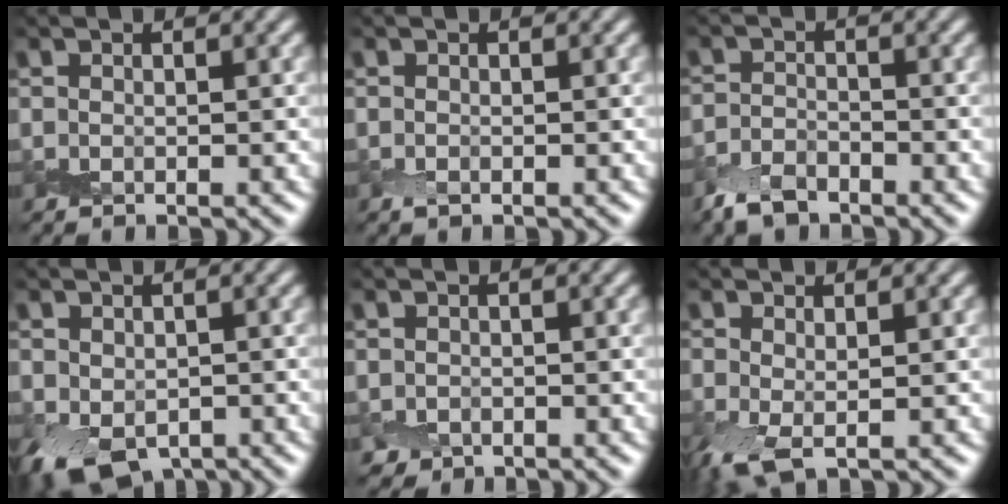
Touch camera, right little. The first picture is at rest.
{"total": 0.6, "force": [-0.4, 0.3, 0.4], "torque": [-0.009, -0.003, -0.007]}
{"total": 3.4, "force": [-2.7, 1.5, 1.4], "torque": [-0.028, -0.003, -0.061]}
{"total": 5.5, "force": [-2.5, 3.6, 3.2], "torque": [-0.056, -0.021, -0.037]}
{"total": 1.1, "force": [-0.8, 0.8, 0.1], "torque": [0.005, -0.005, -0.017]}
{"total": 3.1, "force": [-0.9, 1.4, 2.6], "torque": [-0.066, -0.010, -0.019]}